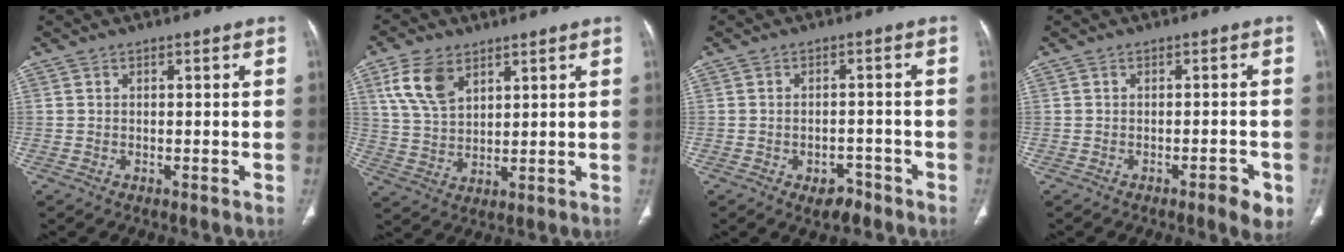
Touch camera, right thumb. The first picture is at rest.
{"total": 9.0, "force": [4.7, 5.4, 5.6], "torque": [-0.098, -0.012, 0.099]}
{"total": 4.3, "force": [-2.7, 2.4, 2.3], "torque": [-0.022, 0.020, -0.033]}
{"total": 4.1, "force": [-2.1, 1.2, 3.3], "torque": [-0.037, 0.007, -0.024]}